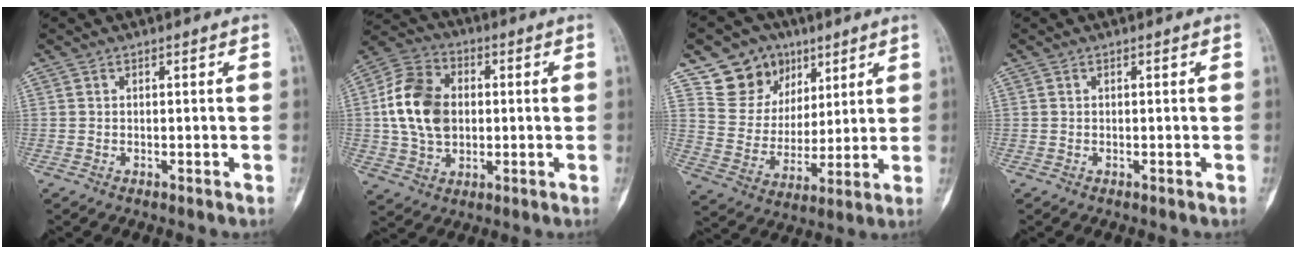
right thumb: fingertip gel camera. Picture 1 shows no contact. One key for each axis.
{"total": 14.2, "fx": 0.7, "fy": 10.3, "fz": 9.6, "tx": -0.161, "ty": 0.017, "tz": 0.010}
{"total": 13.8, "fx": 8.1, "fy": 10.7, "fz": 3.2, "tx": -0.016, "ty": -0.035, "tz": 0.156}
{"total": 0.0}